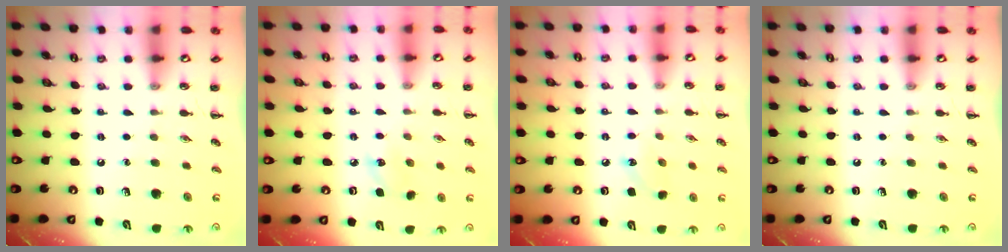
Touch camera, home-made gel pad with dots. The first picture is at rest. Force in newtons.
{"total": 5.6, "press": 5.4, "slide": 1.5}
{"total": 7.5, "press": 7.3, "slide": 1.9}
{"total": 0.0}